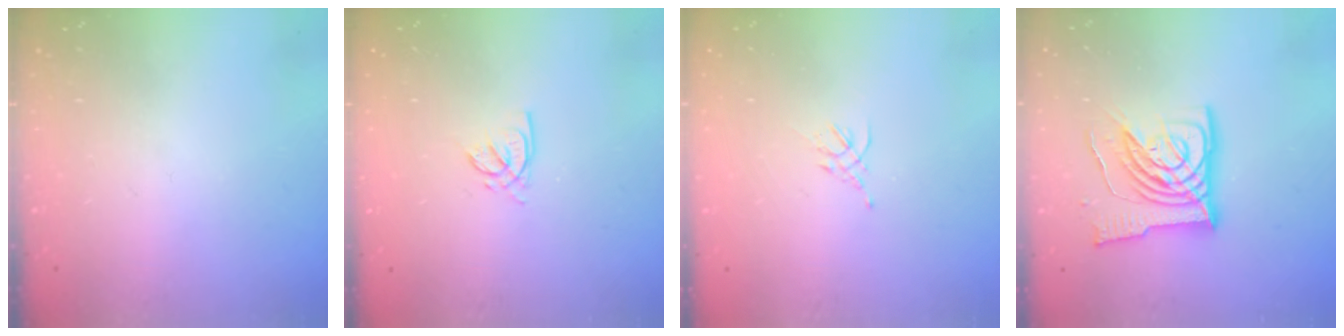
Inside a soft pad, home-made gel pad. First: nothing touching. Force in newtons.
{"total": 2.6, "press": 2.6, "slide": 0.2}
{"total": 1.5, "press": 1.4, "slide": 0.6}
{"total": 15.3, "press": 15.2, "slide": 2.0}